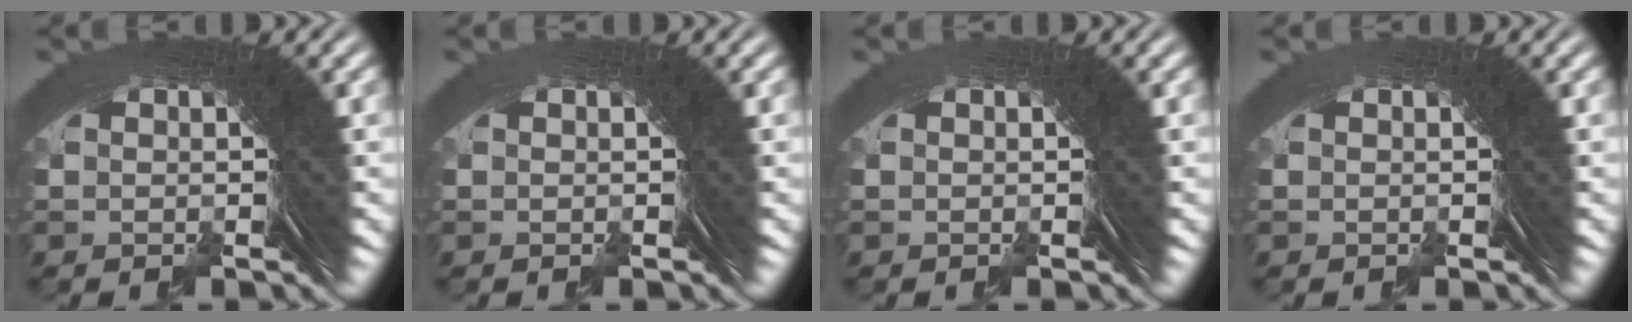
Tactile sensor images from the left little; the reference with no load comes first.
{"total": 0.0}
{"total": 0.0}
{"total": 0.0}